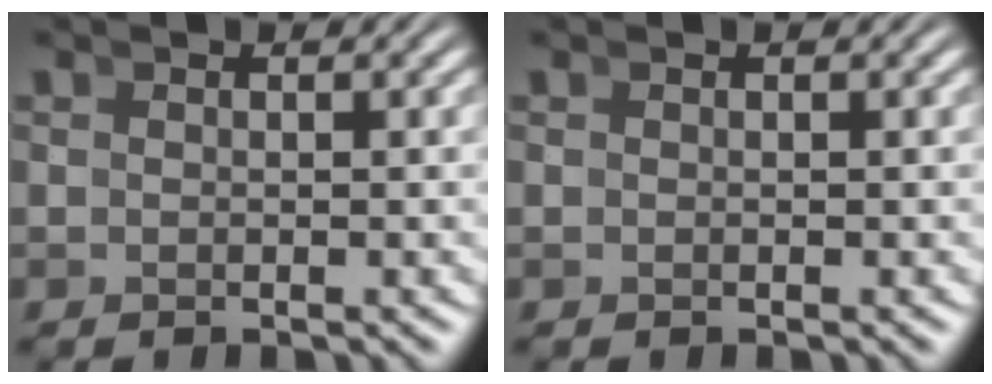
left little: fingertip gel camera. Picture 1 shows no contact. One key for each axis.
{"total": 0.0}